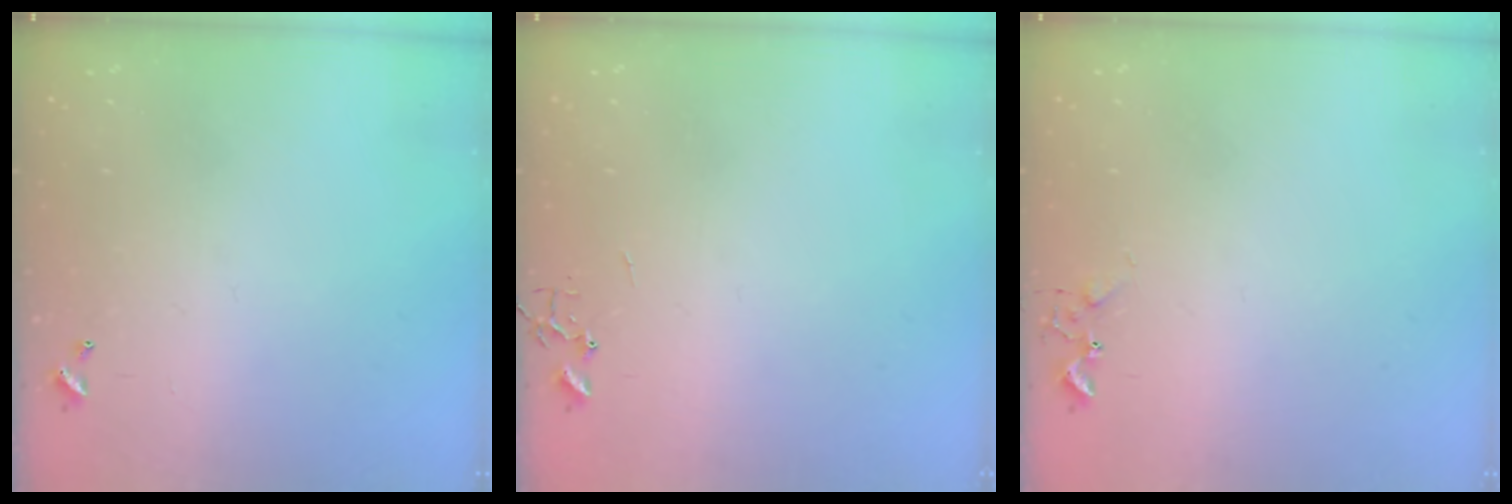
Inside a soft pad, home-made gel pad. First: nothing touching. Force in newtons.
{"total": 0.0}
{"total": 5.2, "press": 5.2, "slide": 0.6}